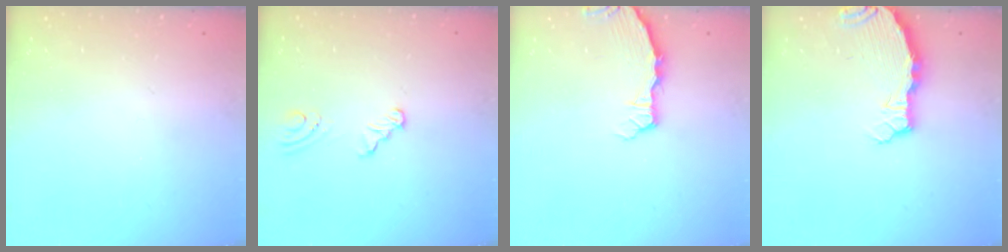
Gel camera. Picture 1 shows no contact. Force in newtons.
{"total": 3.7, "press": 2.8, "slide": 2.3}
{"total": 2.6, "press": 2.5, "slide": 0.3}
{"total": 4.4, "press": 4.4, "slide": 0.4}